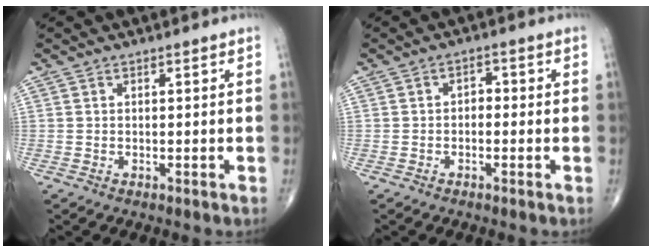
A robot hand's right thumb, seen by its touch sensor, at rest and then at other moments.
{"total": 2.1, "force": [-0.3, 1.5, 1.5], "torque": [-0.007, 0.012, -0.014]}